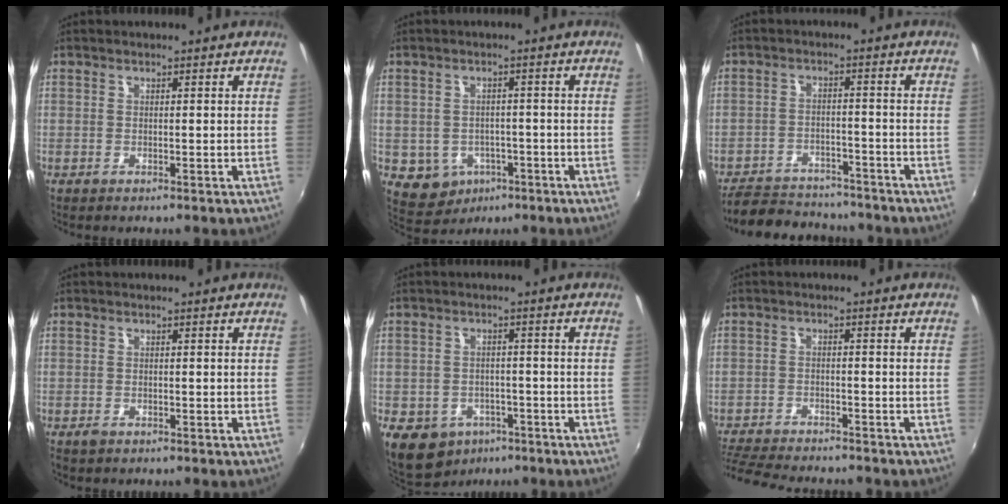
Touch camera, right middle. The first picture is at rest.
{"total": 6.9, "force": [-2.7, 5.9, 2.3], "torque": [-0.061, -0.003, -0.022]}
{"total": 10.8, "force": [-9.6, 3.6, 3.4], "torque": [-0.093, -0.002, -0.144]}
{"total": 1.2, "force": [-0.9, 0.7, 0.4], "torque": [-0.010, -0.003, -0.017]}
{"total": 10.2, "force": [-5.7, 7.6, 3.6], "torque": [-0.100, -0.002, -0.073]}
{"total": 11.1, "force": [-10.0, 1.9, 4.3], "torque": [-0.114, -0.020, -0.169]}